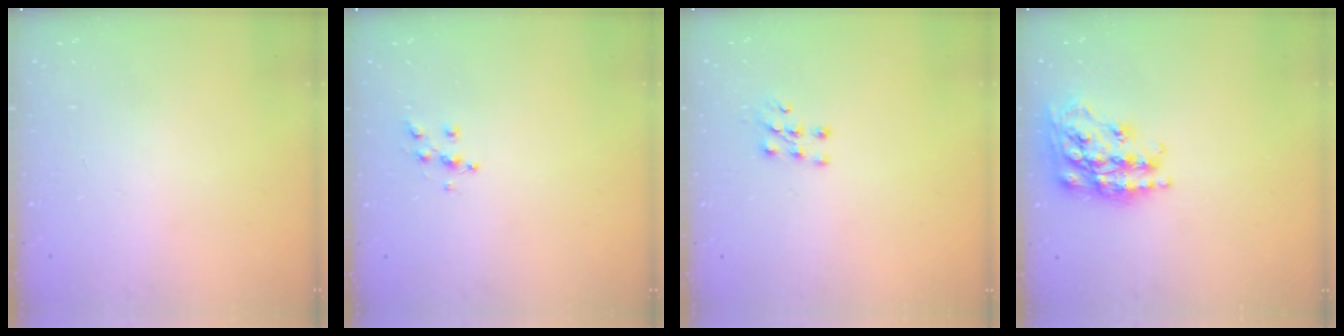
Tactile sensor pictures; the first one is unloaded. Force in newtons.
{"total": 6.1, "press": 6.1, "slide": 0.4}
{"total": 6.0, "press": 6.0, "slide": 0.5}
{"total": 20.4, "press": 20.4, "slide": 1.4}